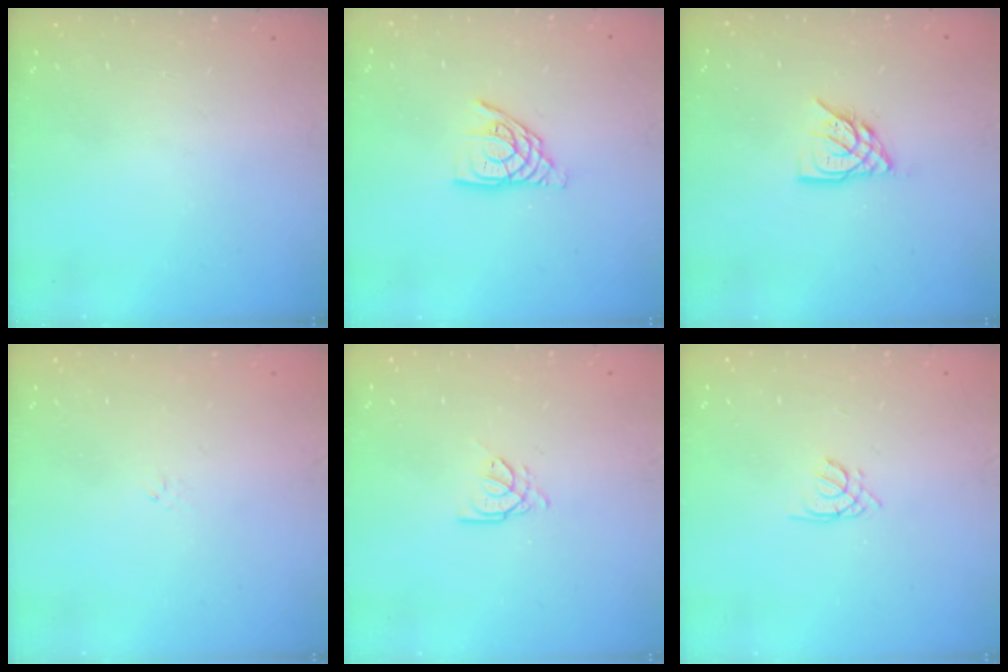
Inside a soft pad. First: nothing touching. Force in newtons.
{"total": 9.8, "press": 9.8, "slide": 0.9}
{"total": 8.2, "press": 8.1, "slide": 0.6}
{"total": 0.7, "press": 0.5, "slide": 0.4}
{"total": 0.9, "press": 0.8, "slide": 0.2}
{"total": 1.4, "press": 1.3, "slide": 0.3}